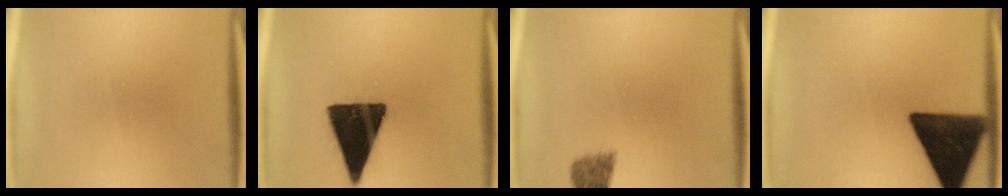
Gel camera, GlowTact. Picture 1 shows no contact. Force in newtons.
{"total": 16.8}
{"total": 2.3}
{"total": 16.0}